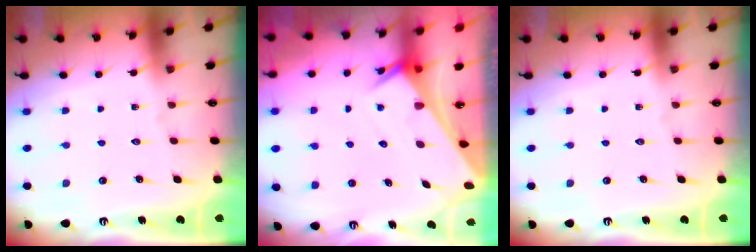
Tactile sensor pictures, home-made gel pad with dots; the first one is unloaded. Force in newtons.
{"total": 2.5, "press": 2.5, "slide": 0.2}
{"total": 0.0}